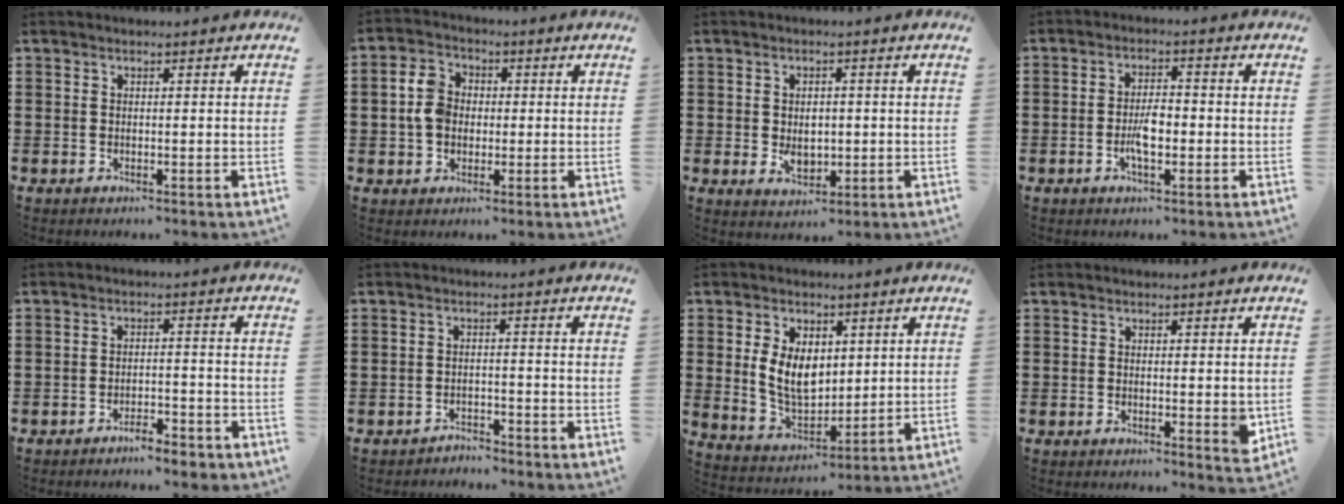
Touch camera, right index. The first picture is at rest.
{"total": 5.7, "force": [-0.1, 4.6, 3.4], "torque": [-0.083, 0.013, -0.005]}
{"total": 3.3, "force": [0.1, 2.4, 2.3], "torque": [-0.034, 0.002, -0.004]}
{"total": 4.6, "force": [-1.1, 1.7, 4.1], "torque": [-0.093, -0.002, -0.027]}
{"total": 3.1, "force": [-2.9, 0.3, 0.8], "torque": [-0.018, 0.003, -0.060]}
{"total": 2.2, "force": [-2.2, 0.2, -0.2], "torque": [-0.004, 0.003, -0.049]}
{"total": 7.6, "force": [1.5, 5.1, 5.4], "torque": [-0.114, 0.008, 0.027]}
{"total": 1.9, "force": [0.2, 0.6, 1.8], "torque": [-0.025, -0.003, 0.001]}